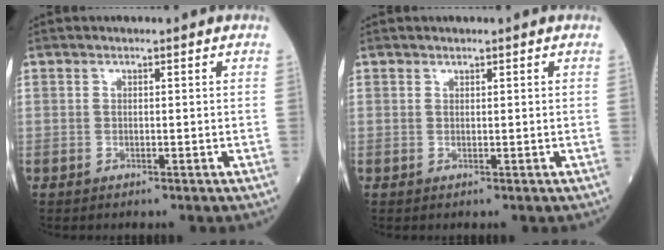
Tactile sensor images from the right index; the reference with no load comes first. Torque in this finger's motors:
{"motor_torque": [-0.11, 0.04, -0.02, 0.00]}